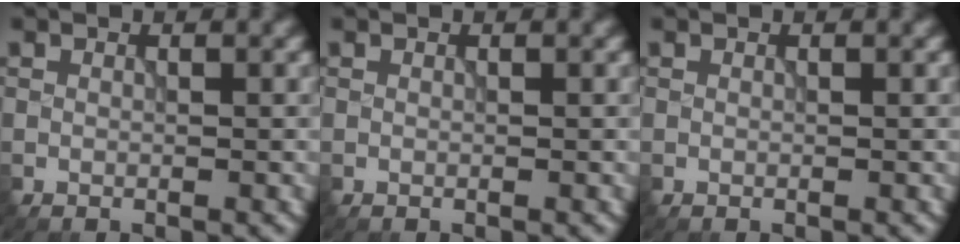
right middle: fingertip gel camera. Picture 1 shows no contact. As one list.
[{"total": 0.0}, {"total": 0.0}]